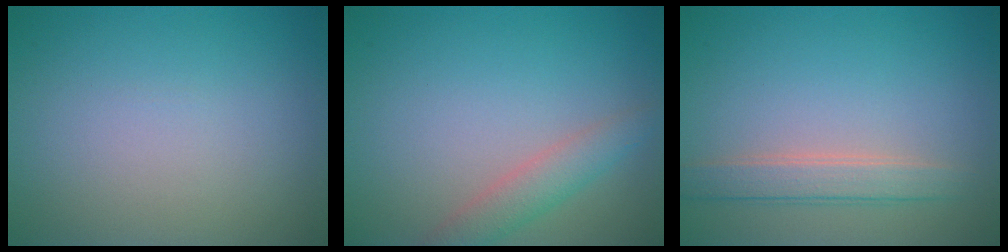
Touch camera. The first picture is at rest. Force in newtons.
{"total": 2.5, "press": 2.5, "slide": 0.2}
{"total": 2.6, "press": 2.6, "slide": 0.2}